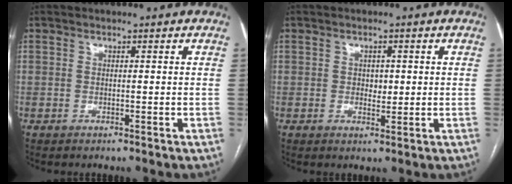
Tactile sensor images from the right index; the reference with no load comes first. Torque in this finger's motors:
{"motor_torque": [-0.25, -0.04, -0.08, 0.00]}